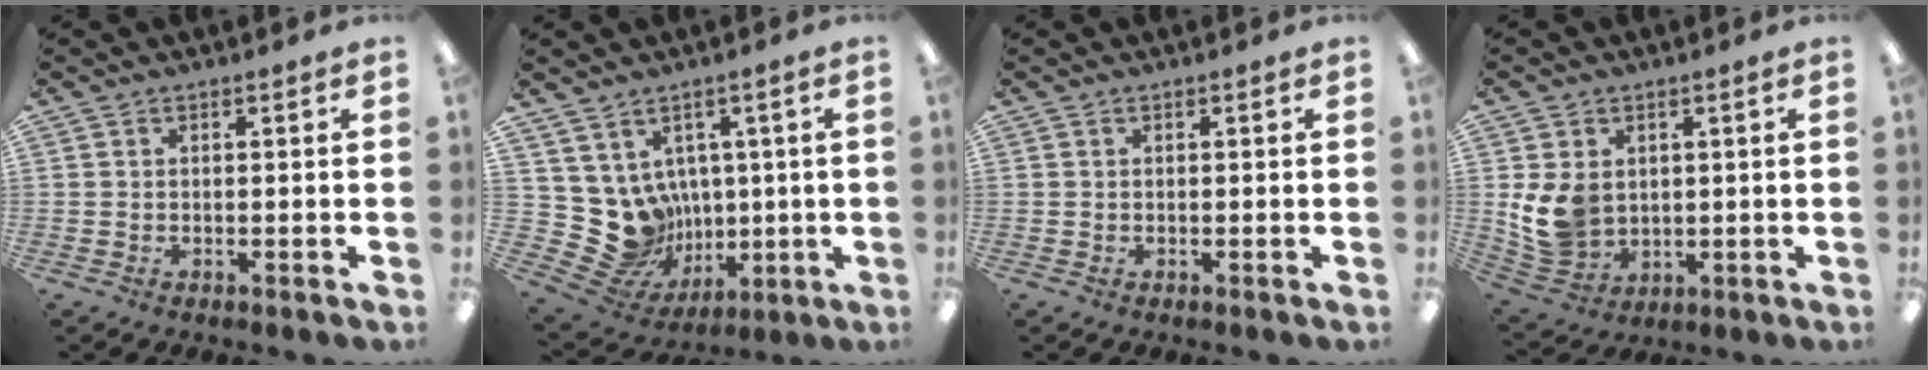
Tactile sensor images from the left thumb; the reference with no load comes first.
{"total": 11.5, "force": [1.3, 10.8, 3.8], "torque": [-0.097, -0.035, 0.040]}
{"total": 0.0}
{"total": 9.9, "force": [1.6, 8.1, 5.5], "torque": [-0.132, -0.001, 0.032]}